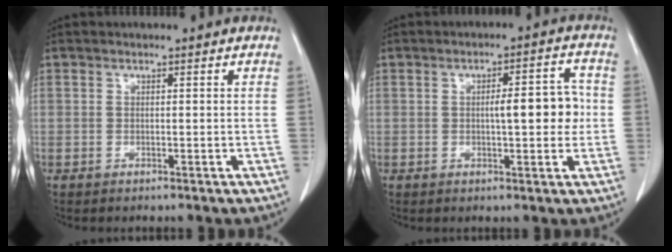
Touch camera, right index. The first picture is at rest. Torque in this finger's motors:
{"motor_torque": [0.95, -0.15, 0.43, 0.09]}